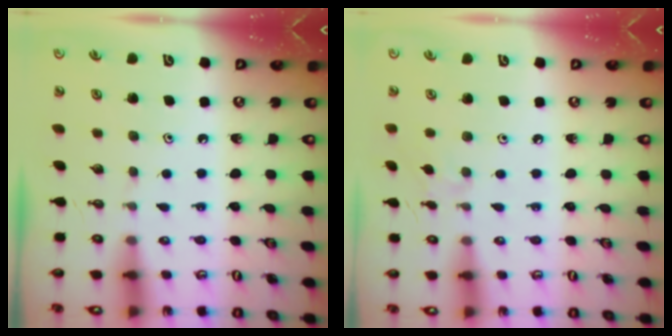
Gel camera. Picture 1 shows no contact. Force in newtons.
{"total": 3.1, "press": 3.1, "slide": 0.6}